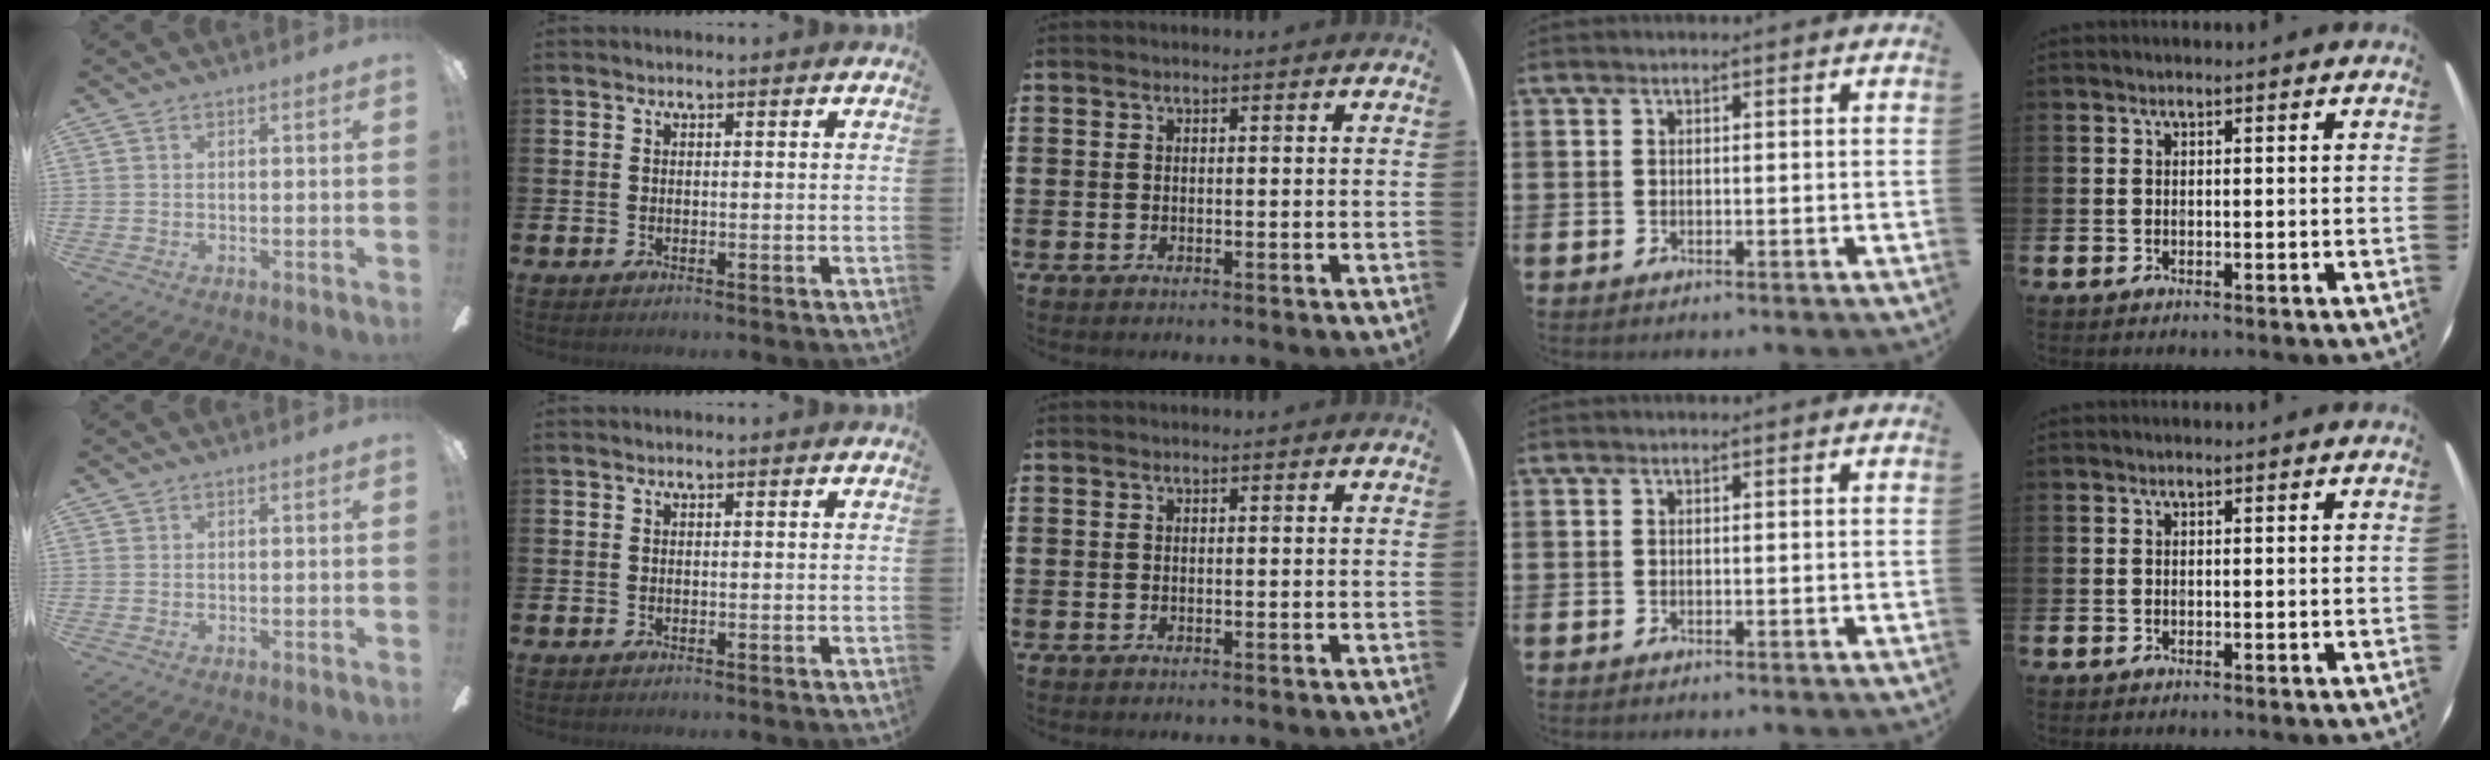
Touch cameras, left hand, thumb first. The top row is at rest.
{}